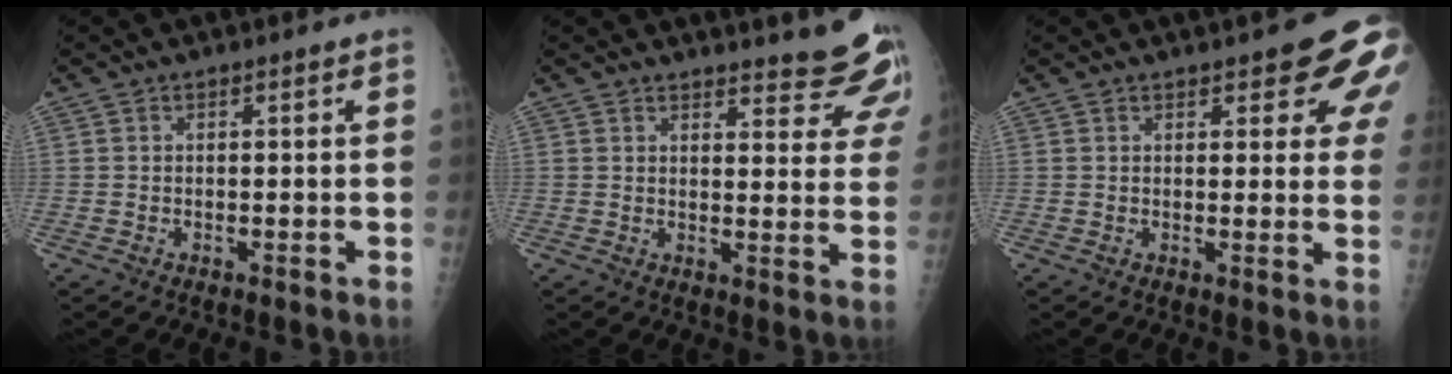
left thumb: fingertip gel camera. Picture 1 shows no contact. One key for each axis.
{"total": 11.5, "fx": 10.5, "fy": 2.8, "fz": 3.8, "tx": -0.009, "ty": -0.075, "tz": 0.105}
{"total": 10.1, "fx": 5.4, "fy": 3.6, "fz": 7.8, "tx": -0.060, "ty": -0.020, "tz": 0.056}